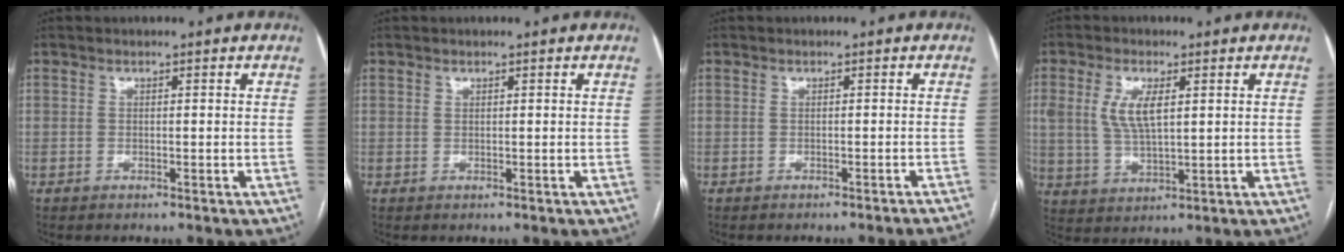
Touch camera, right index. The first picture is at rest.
{"total": 0.0}
{"total": 4.9, "force": [-4.5, -1.4, 1.3], "torque": [-0.001, -0.015, -0.050]}
{"total": 6.5, "force": [1.9, 2.6, 5.7], "torque": [-0.124, 0.004, 0.044]}